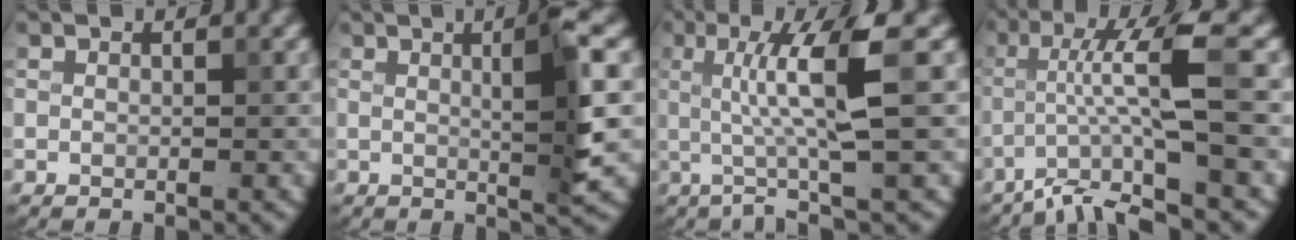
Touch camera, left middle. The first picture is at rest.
{"total": 5.1, "force": [1.0, 0.6, 5.0], "torque": [-0.071, 0.005, 0.016]}
{"total": 5.8, "force": [0.4, 0.5, 5.8], "torque": [-0.107, -0.001, 0.006]}
{"total": 5.8, "force": [-2.6, 0.1, 5.2], "torque": [-0.094, 0.013, -0.053]}